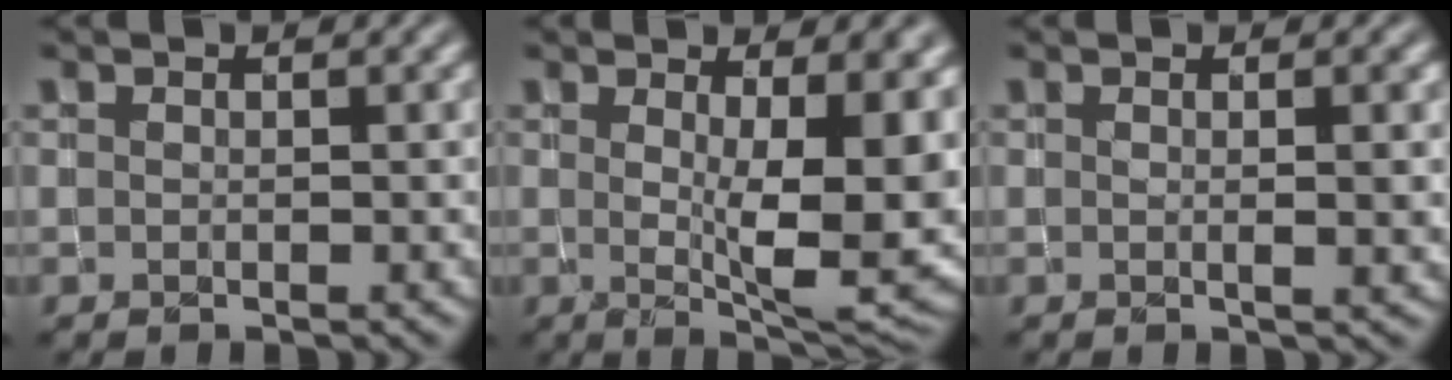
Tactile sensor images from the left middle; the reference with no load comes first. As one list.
[{"total": 11.2, "force": [0.8, 3.6, 10.5], "torque": [-0.134, -0.014, 0.021]}, {"total": 2.6, "force": [0.4, 0.9, 2.4], "torque": [-0.020, 0.004, 0.001]}]